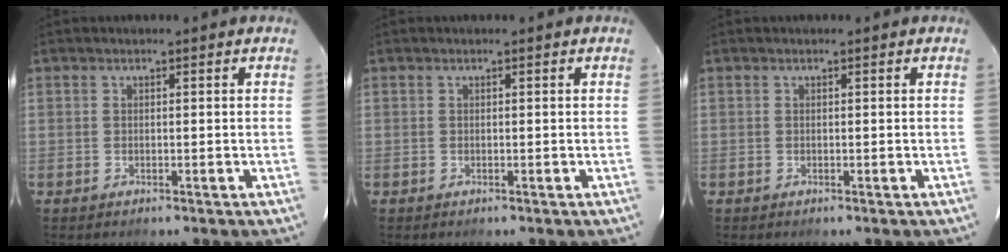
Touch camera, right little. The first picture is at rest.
{"total": 0.0}
{"total": 0.0}